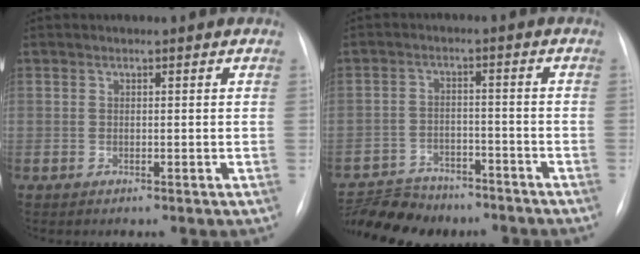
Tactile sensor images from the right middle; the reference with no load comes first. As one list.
[{"total": 11.6, "force": [-10.2, 4.6, 2.7], "torque": [-0.050, 0.009, -0.150]}]